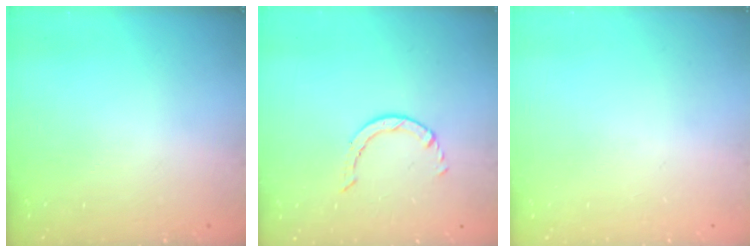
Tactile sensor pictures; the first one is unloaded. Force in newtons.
{"total": 0.6, "press": 0.6, "slide": 0.1}
{"total": 0.0}